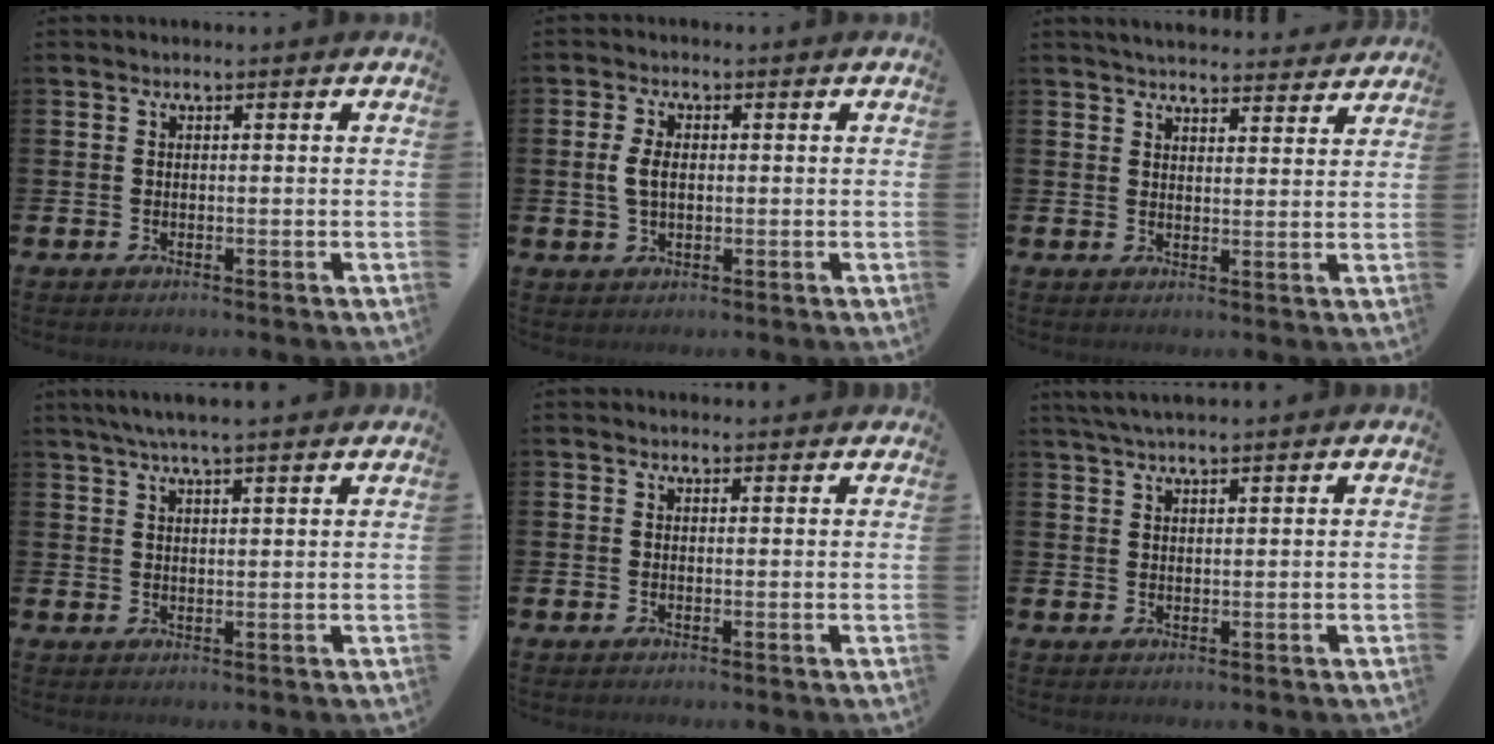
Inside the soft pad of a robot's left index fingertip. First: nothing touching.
{"total": 3.3, "force": [0.5, 2.0, 2.6], "torque": [-0.044, 0.008, 0.006]}
{"total": 4.4, "force": [4.3, 0.6, 0.5], "torque": [-0.011, -0.027, 0.076]}
{"total": 4.6, "force": [4.2, 0.0, 2.0], "torque": [-0.048, -0.007, 0.076]}
{"total": 1.0, "force": [1.0, 0.2, 0.0], "torque": [0.013, -0.004, 0.016]}
{"total": 3.4, "force": [3.1, 0.3, 1.4], "torque": [-0.034, -0.003, 0.057]}